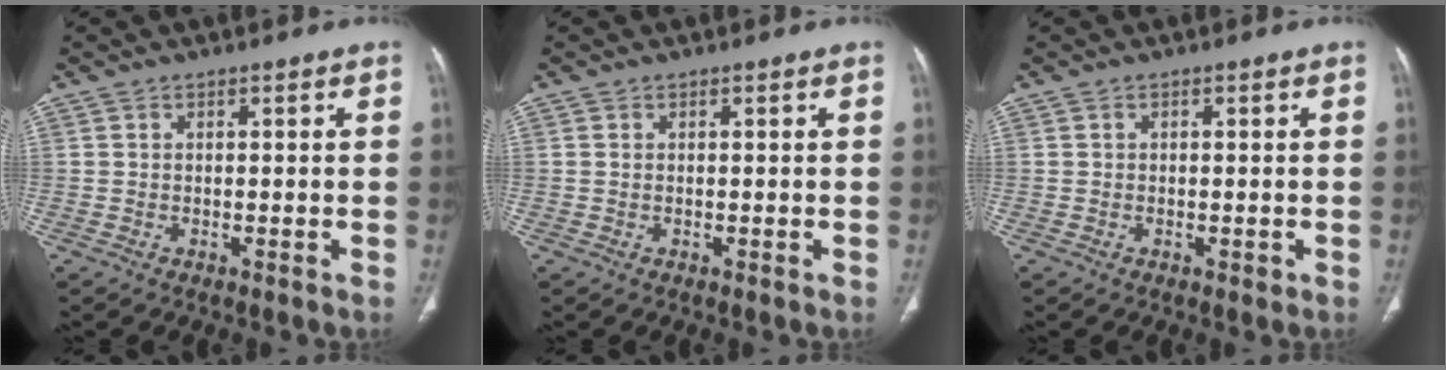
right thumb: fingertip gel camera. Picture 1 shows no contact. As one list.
[{"total": 0.0}, {"total": 0.6, "force": [-0.1, 0.5, 0.4], "torque": [-0.005, 0.000, -0.001]}]